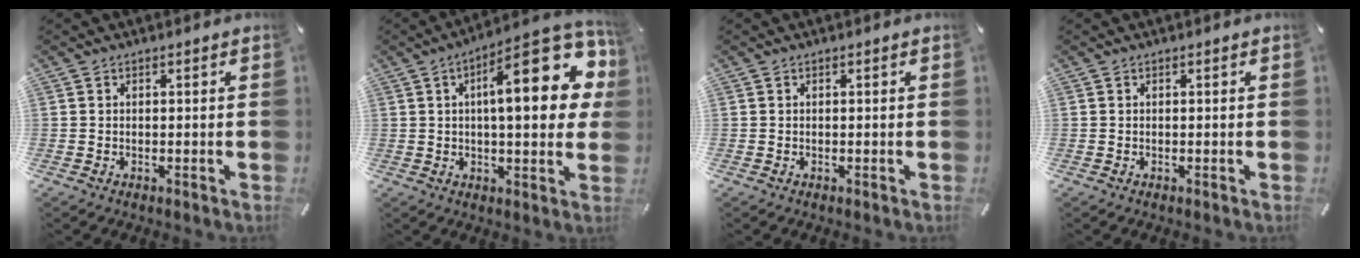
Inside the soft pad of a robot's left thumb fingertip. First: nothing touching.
{"total": 22.8, "force": [6.6, 8.4, 20.1], "torque": [-0.285, -0.023, 0.098]}
{"total": 0.0}
{"total": 0.0}